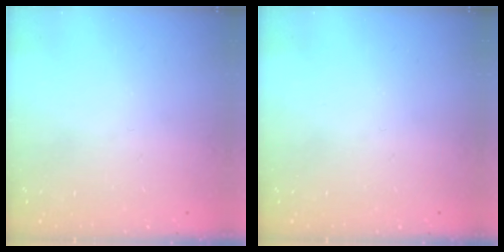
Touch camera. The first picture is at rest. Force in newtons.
{"total": 0.0}